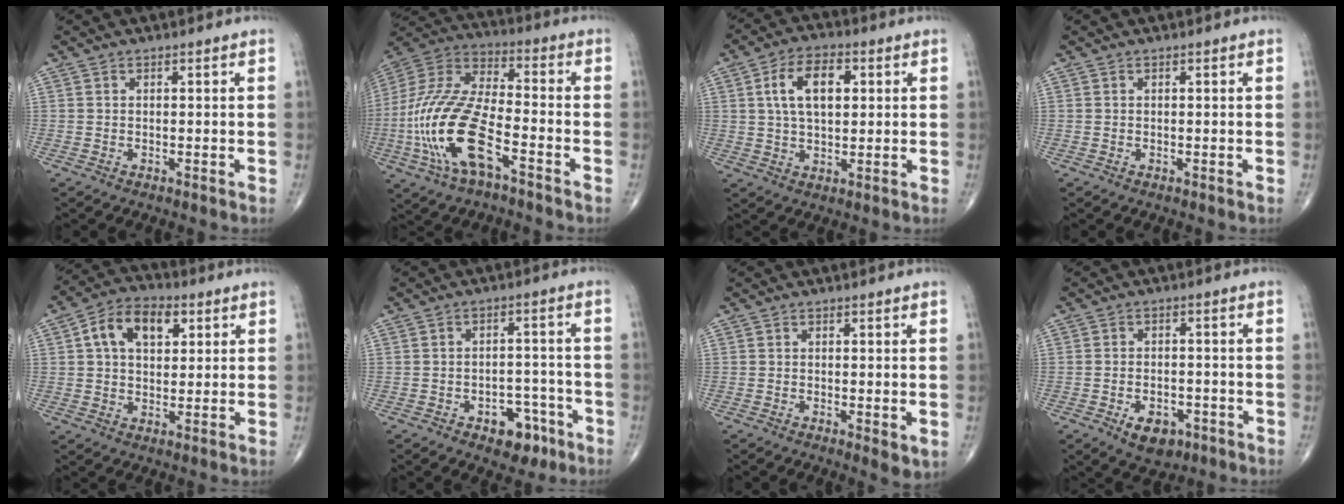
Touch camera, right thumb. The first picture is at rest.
{"total": 20.3, "force": [-7.1, 8.3, 17.2], "torque": [-0.375, 0.032, -0.131]}
{"total": 10.0, "force": [2.4, 5.6, 7.9], "torque": [-0.129, 0.006, 0.040]}
{"total": 0.0}
{"total": 11.1, "force": [3.5, 7.1, 7.8], "torque": [-0.109, 0.010, 0.051]}
{"total": 7.5, "force": [-4.0, 4.8, 4.2], "torque": [-0.024, 0.035, -0.052]}
{"total": 2.9, "force": [-0.5, 1.1, 2.6], "torque": [-0.038, -0.010, -0.008]}
{"total": 6.6, "force": [-3.1, 4.1, 4.1], "torque": [-0.049, 0.013, -0.042]}